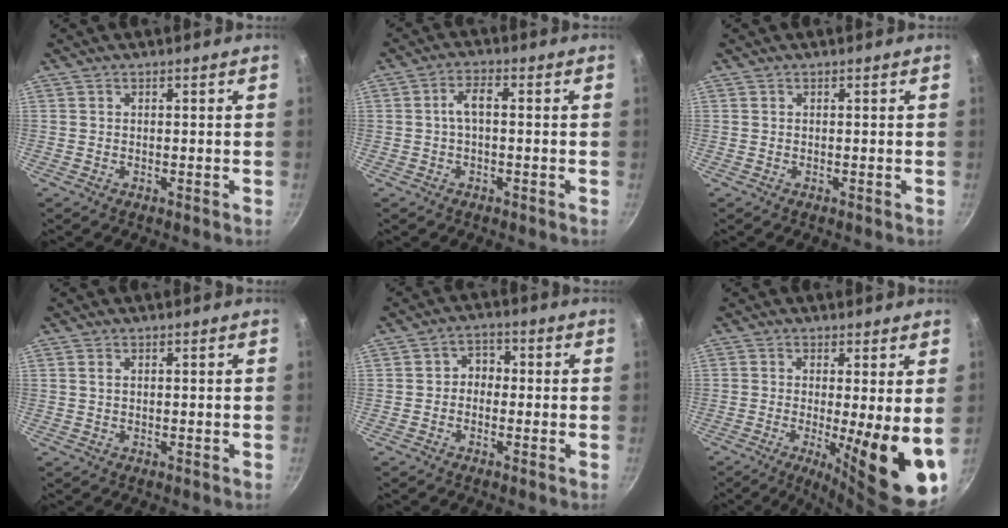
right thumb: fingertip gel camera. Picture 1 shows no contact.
{"total": 3.7, "force": [-0.2, 1.6, 3.3], "torque": [-0.068, 0.020, -0.008]}
{"total": 0.0}
{"total": 0.7, "force": [0.3, 0.4, 0.5], "torque": [-0.011, 0.001, 0.004]}
{"total": 3.5, "force": [-0.6, 3.0, 1.8], "torque": [-0.005, 0.014, -0.020]}
{"total": 14.1, "force": [-1.6, 2.8, 13.7], "torque": [-0.177, -0.025, -0.017]}